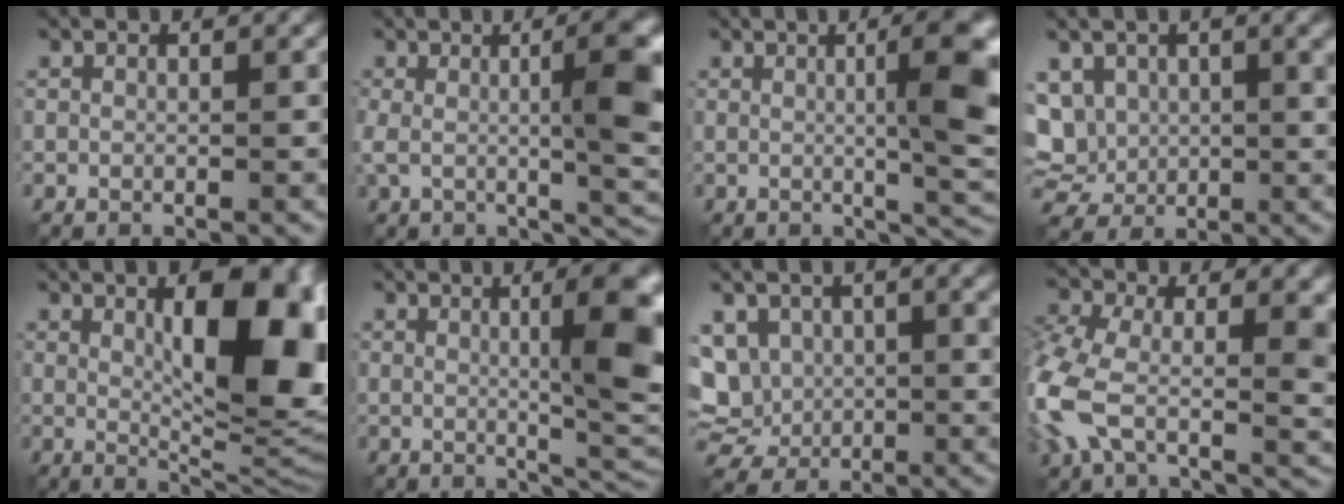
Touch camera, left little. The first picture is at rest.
{"total": 9.0, "force": [0.5, 2.6, 8.5], "torque": [-0.121, 0.004, 0.005]}
{"total": 8.3, "force": [0.7, 1.9, 8.0], "torque": [-0.087, 0.007, 0.012]}
{"total": 8.4, "force": [2.1, 6.0, 5.5], "torque": [-0.122, -0.005, 0.040]}
{"total": 13.4, "force": [2.6, 4.8, 12.2], "torque": [-0.143, 0.003, 0.040]}
{"total": 9.3, "force": [1.1, 2.2, 8.9], "torque": [-0.095, 0.008, 0.018]}
{"total": 7.7, "force": [1.8, 5.9, 4.6], "torque": [-0.102, 0.001, 0.032]}
{"total": 13.1, "force": [-1.5, 7.2, 10.8], "torque": [-0.262, -0.023, -0.030]}